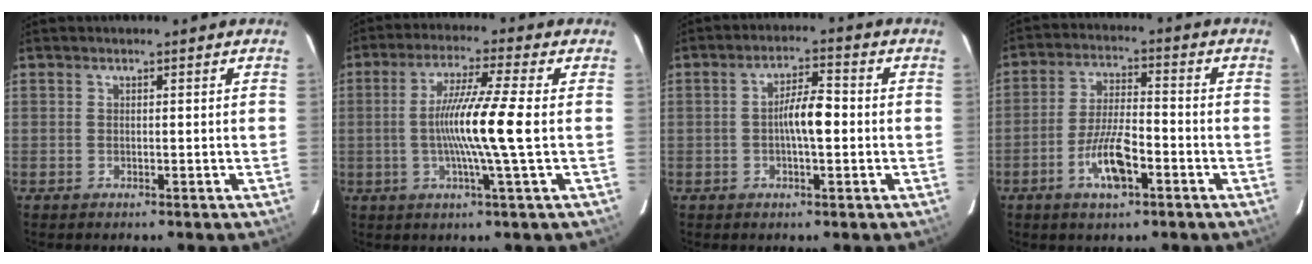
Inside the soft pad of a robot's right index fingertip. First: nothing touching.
{"total": 10.2, "force": [-0.6, -1.6, 10.0], "torque": [-0.191, -0.009, -0.014]}
{"total": 5.4, "force": [-0.5, 1.2, 5.3], "torque": [-0.096, 0.013, -0.010]}
{"total": 8.4, "force": [-3.7, 2.3, 7.2], "torque": [-0.142, 0.000, -0.067]}